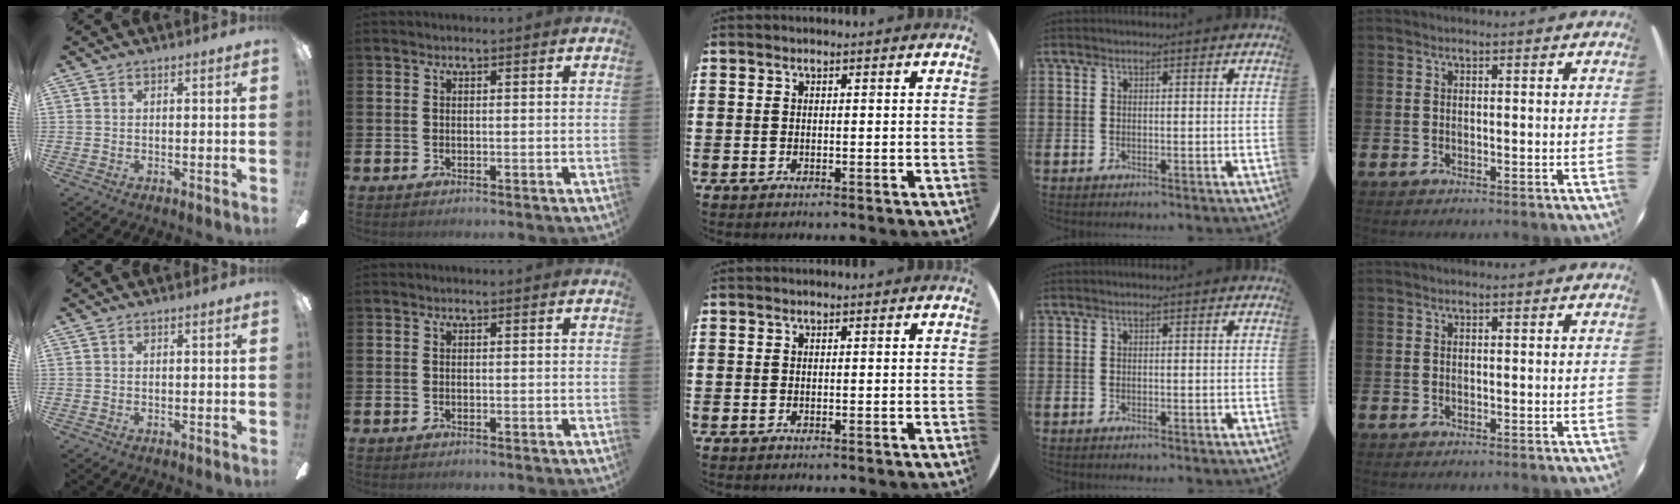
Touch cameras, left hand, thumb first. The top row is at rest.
{}